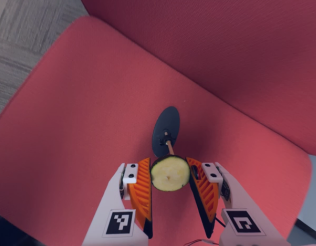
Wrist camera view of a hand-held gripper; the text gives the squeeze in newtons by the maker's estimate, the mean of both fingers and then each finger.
{"total": 9.0, "left": 9.1, "right": 9.0}